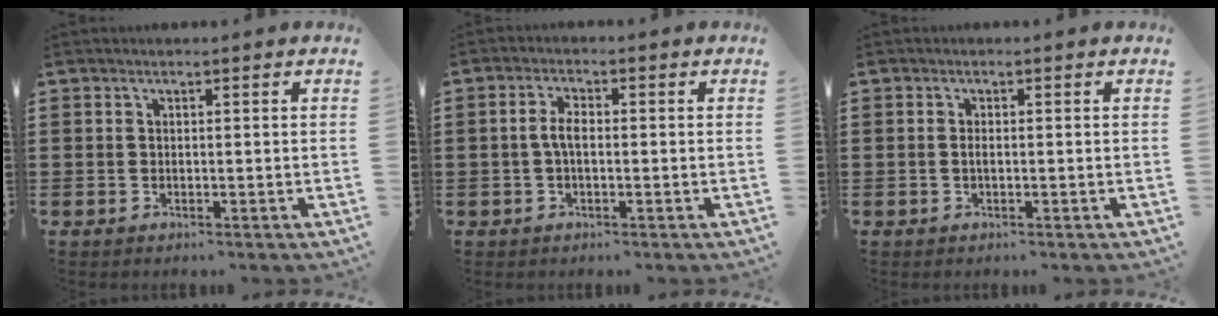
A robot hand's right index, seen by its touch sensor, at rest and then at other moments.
{"total": 3.1, "force": [-0.4, 1.2, 2.8], "torque": [-0.067, -0.001, -0.013]}
{"total": 0.7, "force": [-0.2, 0.2, 0.7], "torque": [-0.014, -0.003, -0.003]}